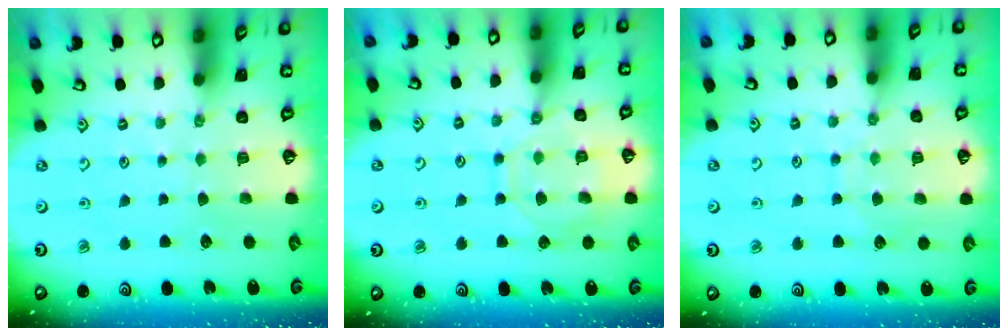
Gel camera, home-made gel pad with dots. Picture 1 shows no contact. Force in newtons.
{"total": 10.7, "press": 10.7, "slide": 1.0}
{"total": 7.1, "press": 7.0, "slide": 0.6}